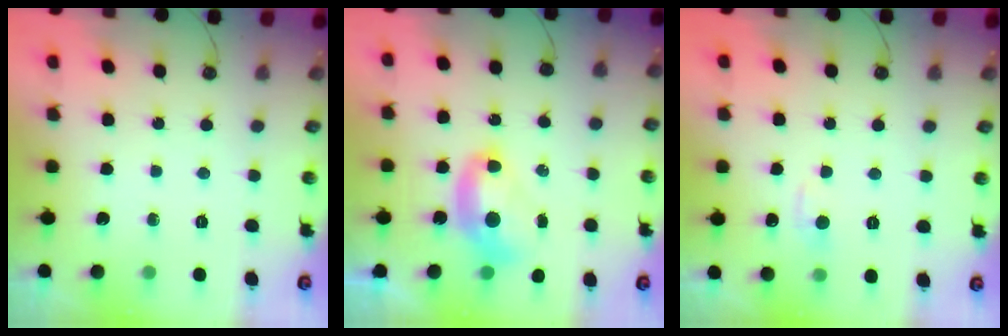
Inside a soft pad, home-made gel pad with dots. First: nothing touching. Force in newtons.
{"total": 2.6, "press": 2.6, "slide": 0.1}
{"total": 0.9, "press": 0.5, "slide": 0.7}